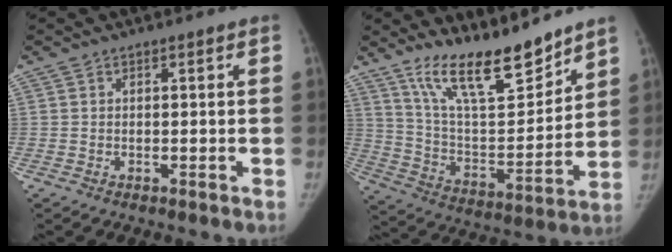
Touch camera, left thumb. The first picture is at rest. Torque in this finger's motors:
{"motor_torque": [0.32, 0.16, 1.37, -1.40, 0.06]}